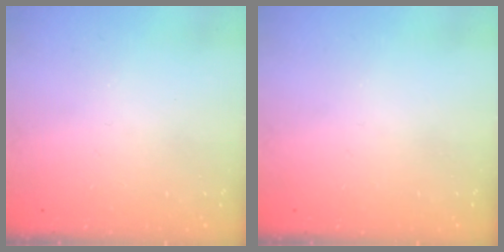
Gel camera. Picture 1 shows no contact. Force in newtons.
{"total": 0.0}